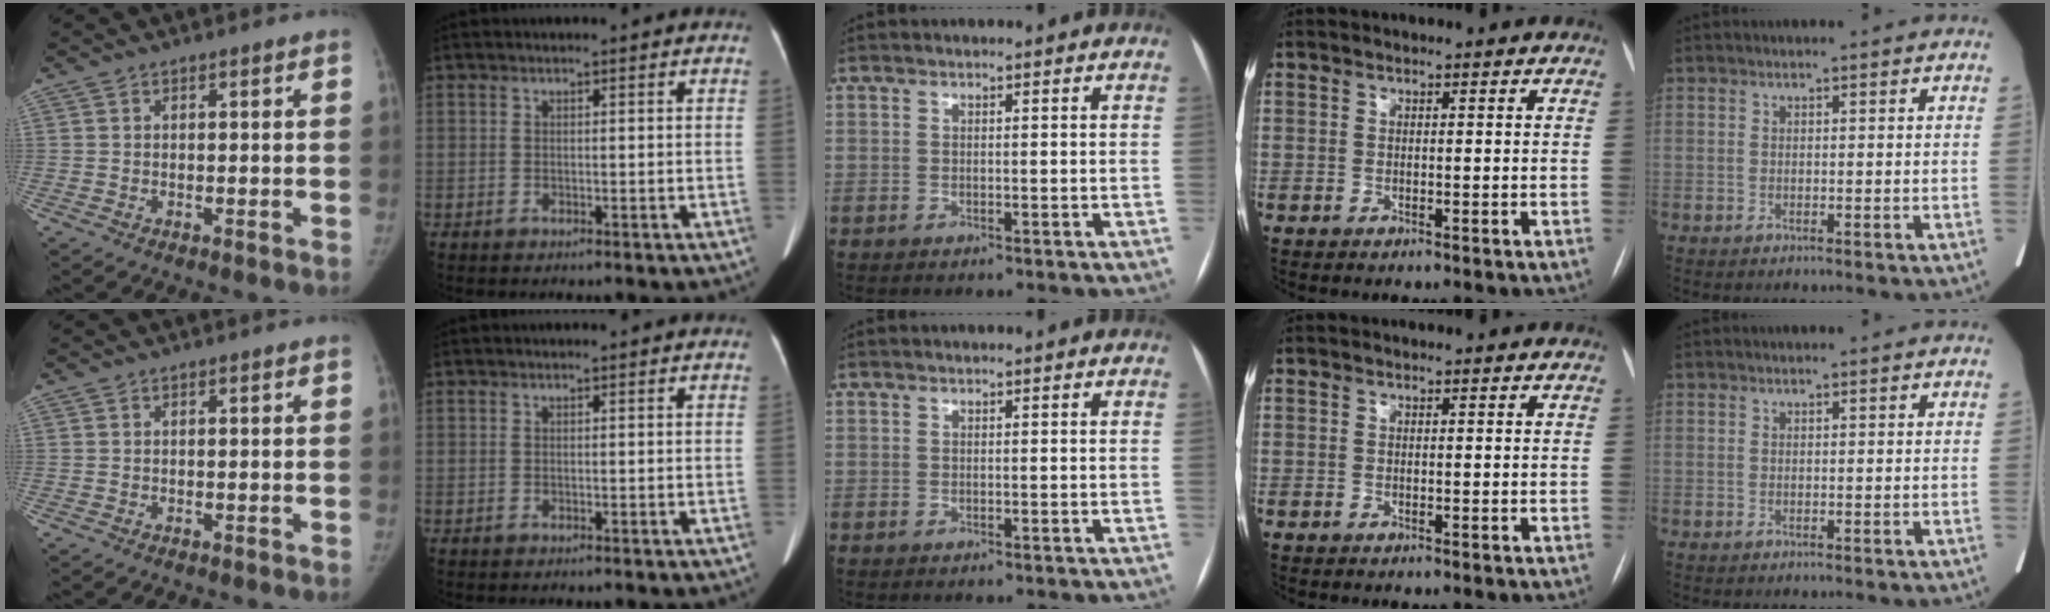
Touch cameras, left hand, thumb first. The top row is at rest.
{}